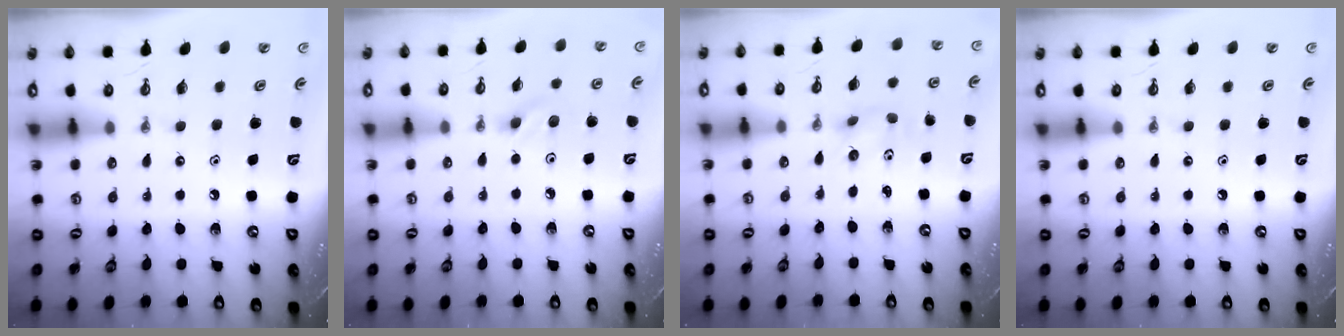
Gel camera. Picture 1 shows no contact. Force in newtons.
{"total": 6.1, "press": 5.9, "slide": 1.7}
{"total": 3.8, "press": 3.4, "slide": 1.7}
{"total": 0.0}